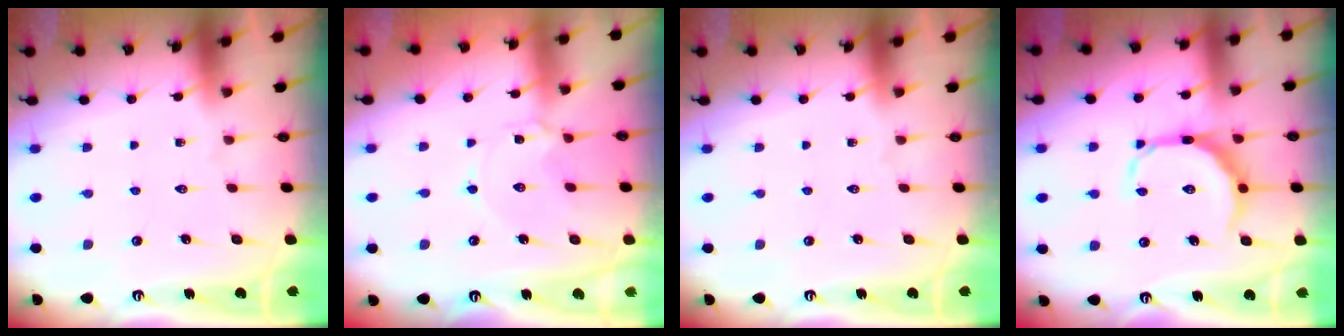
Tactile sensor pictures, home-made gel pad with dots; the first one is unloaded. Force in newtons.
{"total": 3.7, "press": 3.7, "slide": 0.3}
{"total": 0.0}
{"total": 10.4, "press": 10.4, "slide": 0.2}